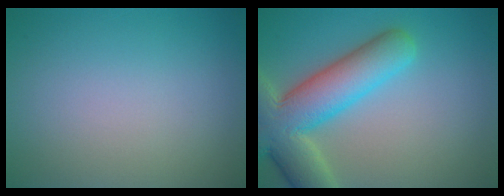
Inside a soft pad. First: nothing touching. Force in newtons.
{"total": 9.5, "press": 9.5, "slide": 0.7}